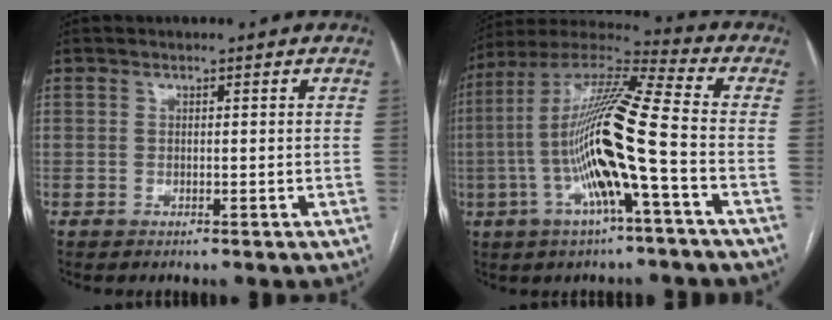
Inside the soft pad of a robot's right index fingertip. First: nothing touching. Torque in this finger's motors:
{"motor_torque": [2.14, 0.00, 1.05, 0.21]}